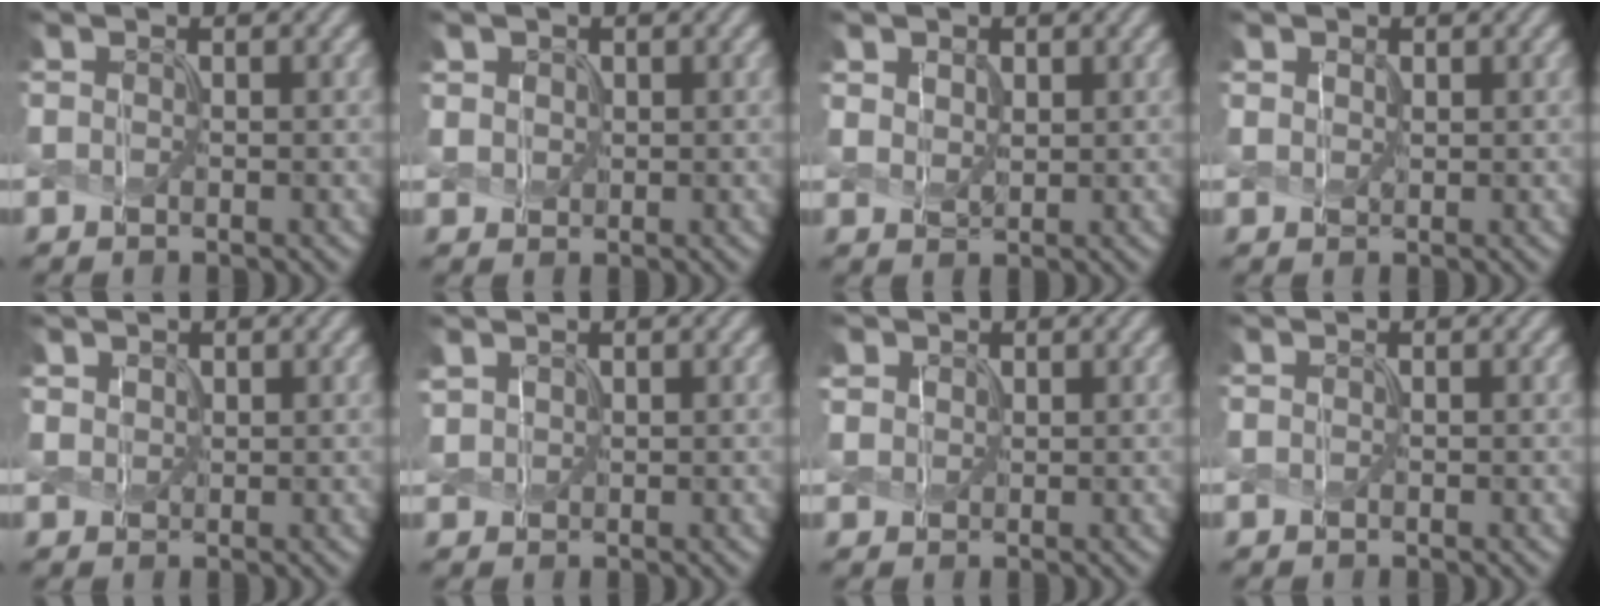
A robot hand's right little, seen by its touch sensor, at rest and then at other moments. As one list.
[{"total": 1.4, "force": [0.6, 1.1, 0.4], "torque": [-0.014, -0.002, 0.016]}, {"total": 1.7, "force": [0.9, 1.2, 0.7], "torque": [-0.022, -0.002, 0.018]}, {"total": 0.9, "force": [0.6, 0.7, 0.3], "torque": [-0.007, -0.003, 0.014]}, {"total": 1.1, "force": [0.7, 0.8, 0.2], "torque": [-0.008, -0.001, 0.016]}, {"total": 1.5, "force": [1.0, 1.0, 0.4], "torque": [-0.018, 0.002, 0.025]}, {"total": 1.8, "force": [1.1, 1.4, 0.5], "torque": [-0.020, 0.000, 0.026]}, {"total": 0.0}]